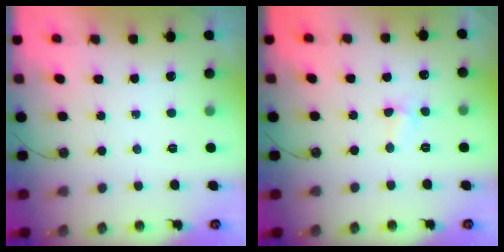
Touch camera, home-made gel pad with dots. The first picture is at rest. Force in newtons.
{"total": 3.9, "press": 3.8, "slide": 0.6}